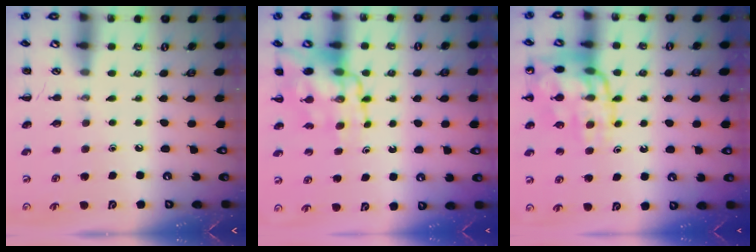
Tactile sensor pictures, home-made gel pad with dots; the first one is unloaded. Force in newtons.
{"total": 12.1, "press": 11.7, "slide": 3.0}
{"total": 16.1, "press": 16.0, "slide": 1.9}